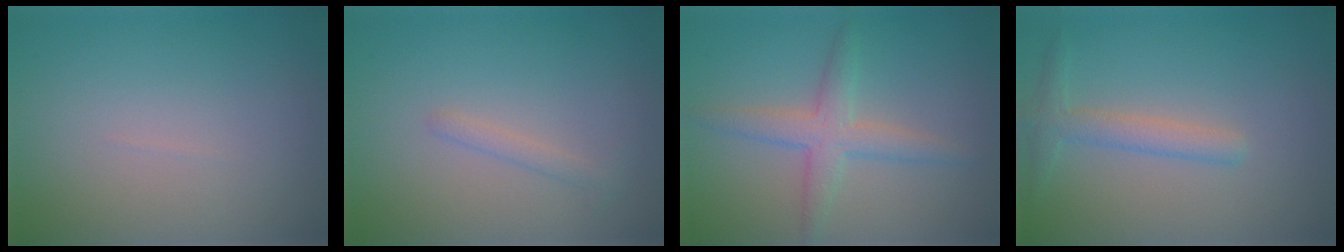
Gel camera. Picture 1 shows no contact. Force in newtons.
{"total": 1.1, "press": 1.1, "slide": 0.0}
{"total": 3.2, "press": 3.2, "slide": 0.2}
{"total": 2.3, "press": 2.3, "slide": 0.0}